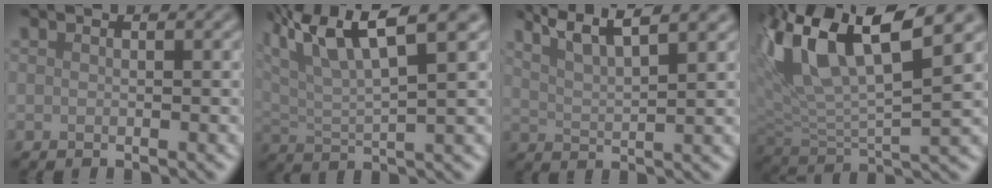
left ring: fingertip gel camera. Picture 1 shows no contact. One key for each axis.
{"total": 11.3, "fx": 6.4, "fy": 3.5, "fz": 8.7, "tx": -0.165, "ty": 0.027, "tz": 0.101}
{"total": 7.1, "fx": 5.2, "fy": 1.5, "fz": 4.5, "tx": -0.063, "ty": 0.033, "tz": 0.062}
{"total": 12.9, "fx": 6.6, "fy": 4.0, "fz": 10.4, "tx": -0.215, "ty": 0.023, "tz": 0.118}